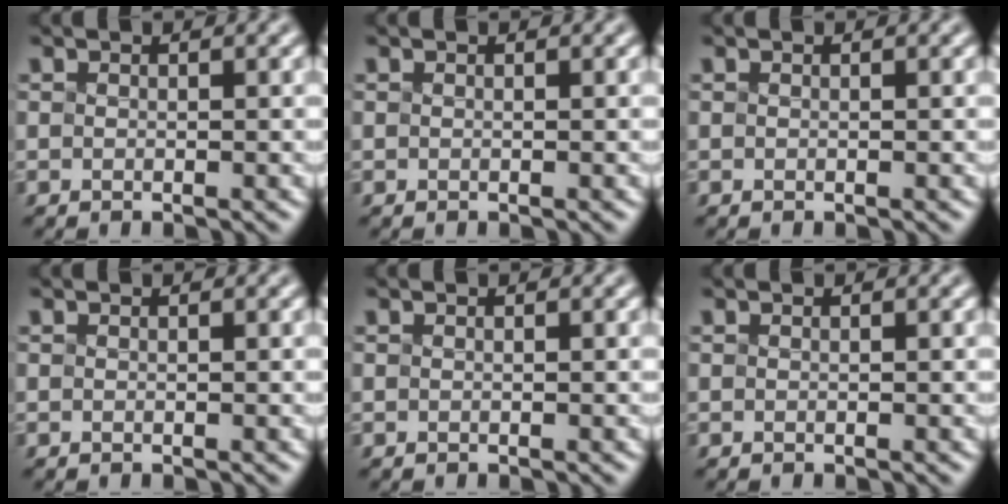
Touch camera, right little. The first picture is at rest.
{"total": 0.0}
{"total": 0.0}
{"total": 0.0}
{"total": 0.0}
{"total": 0.0}